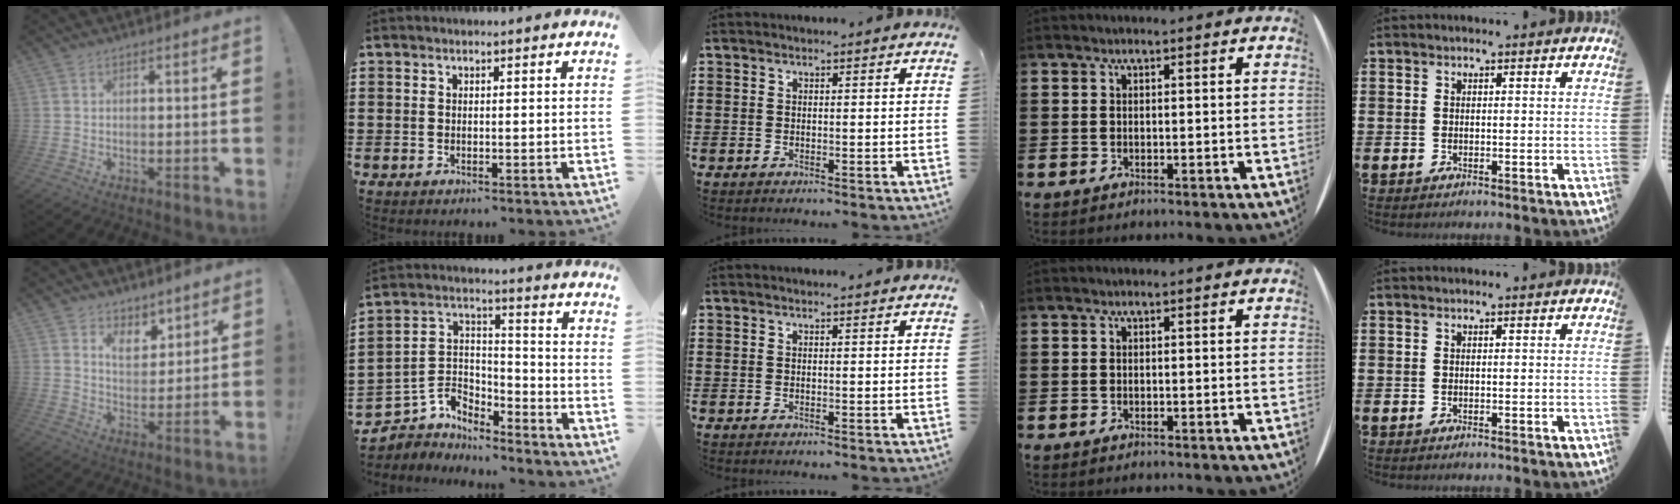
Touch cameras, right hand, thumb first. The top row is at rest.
{"thumb": {"total": 7.4, "force": [4.8, 5.0, 2.5], "torque": [-0.043, -0.032, 0.091]}, "index": {"total": 4.7, "force": [-3.8, 2.8, 0.2], "torque": [-0.035, -0.005, -0.082]}}